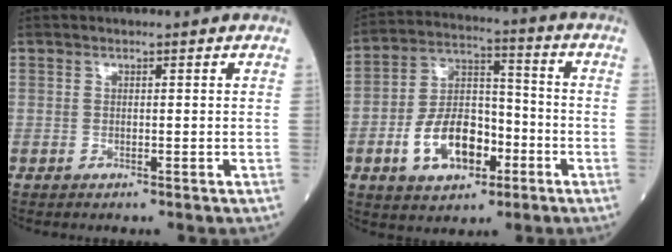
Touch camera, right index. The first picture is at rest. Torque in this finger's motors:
{"motor_torque": [1.46, -0.68, 0.32, 0.08]}